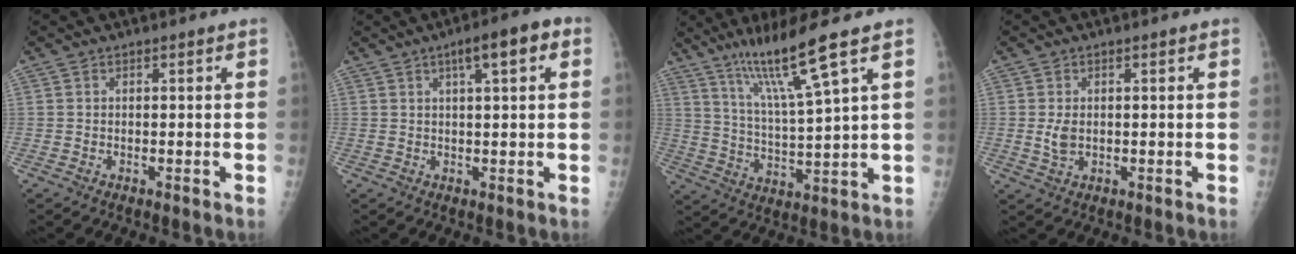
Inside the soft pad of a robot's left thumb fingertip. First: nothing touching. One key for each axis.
{"total": 6.5, "fx": 2.8, "fy": 1.3, "fz": 5.7, "tx": -0.077, "ty": 0.011, "tz": 0.036}
{"total": 12.3, "fx": 7.9, "fy": -0.6, "fz": 9.4, "tx": -0.172, "ty": -0.046, "tz": 0.152}
{"total": 2.7, "fx": 0.1, "fy": 1.8, "fz": 2.1, "tx": -0.040, "ty": -0.006, "tz": 0.004}